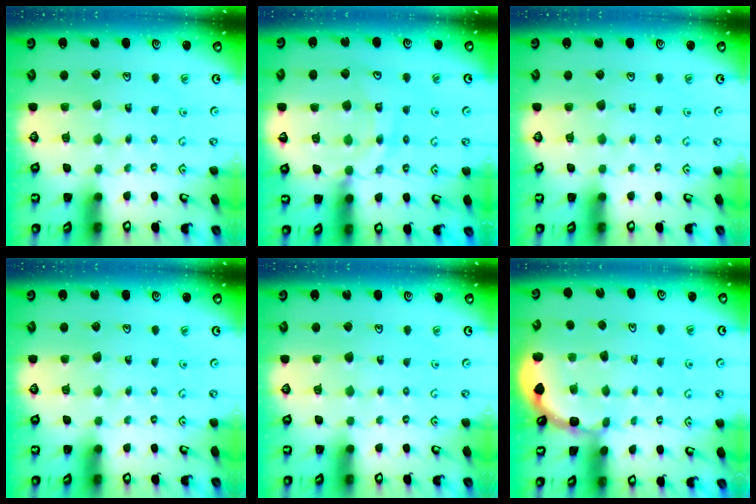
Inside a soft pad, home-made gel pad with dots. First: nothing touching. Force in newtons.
{"total": 12.9, "press": 12.8, "slide": 1.5}
{"total": 0.0}
{"total": 0.0}
{"total": 0.0}
{"total": 2.0, "press": 2.0, "slide": 0.1}